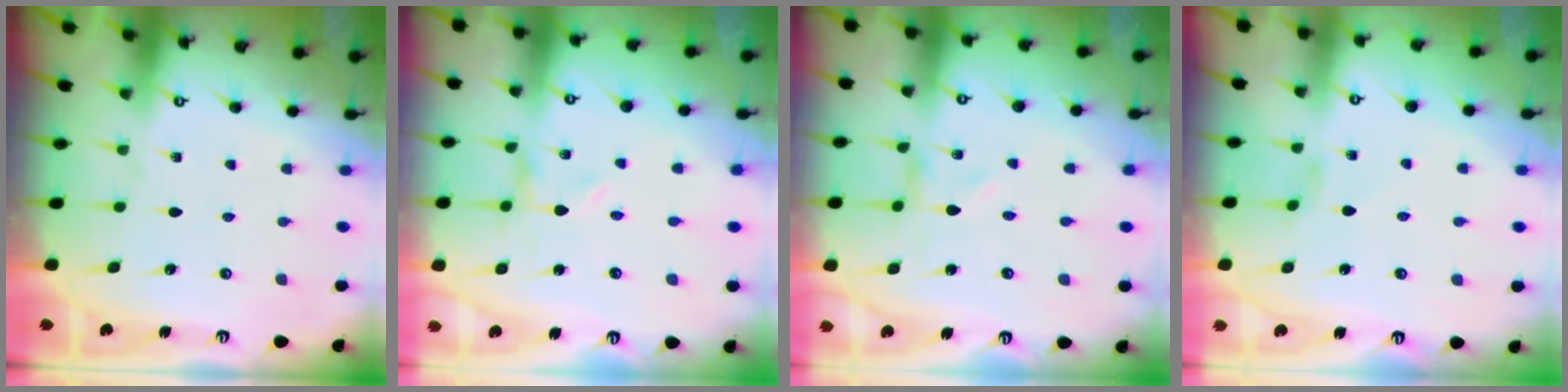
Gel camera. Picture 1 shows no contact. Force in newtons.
{"total": 0.0}
{"total": 0.0}
{"total": 0.7, "press": 0.6, "slide": 0.4}